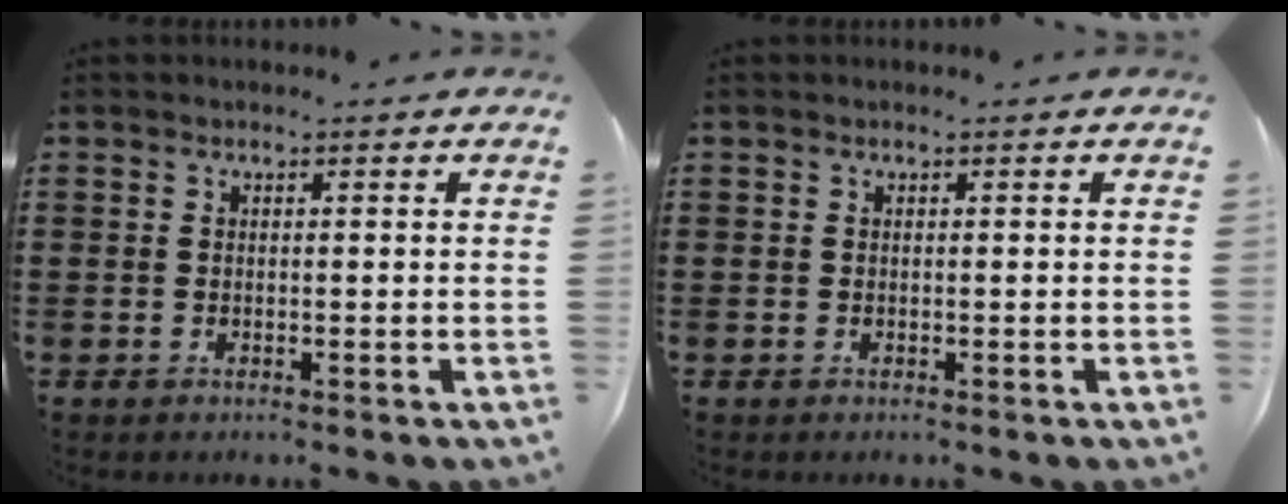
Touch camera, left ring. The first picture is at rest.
{"total": 0.0}